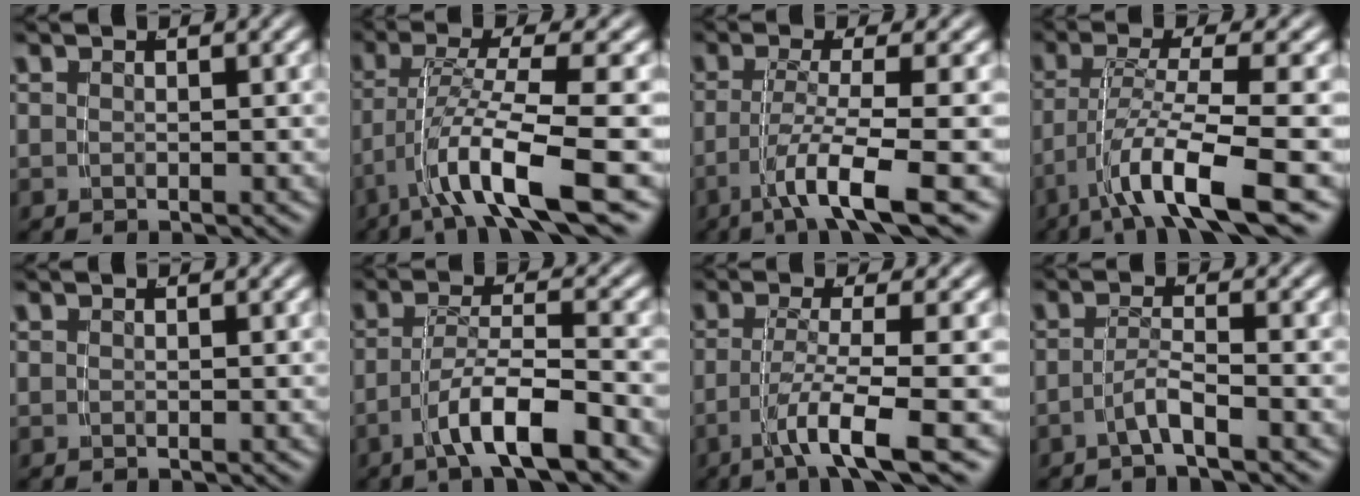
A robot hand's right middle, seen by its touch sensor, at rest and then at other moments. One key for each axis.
{"total": 6.5, "fx": -2.9, "fy": 1.0, "fz": 5.7, "tx": -0.114, "ty": -0.018, "tz": -0.035}
{"total": 6.1, "fx": -3.5, "fy": 0.2, "fz": 4.9, "tx": -0.088, "ty": -0.016, "tz": -0.048}
{"total": 6.4, "fx": -3.4, "fy": 0.8, "fz": 5.3, "tx": -0.107, "ty": -0.021, "tz": -0.042}
{"total": 0.0}
{"total": 4.7, "fx": -2.9, "fy": 0.2, "fz": 3.7, "tx": -0.059, "ty": 0.002, "tz": -0.049}
{"total": 5.5, "fx": -3.0, "fy": 0.0, "fz": 4.6, "tx": -0.084, "ty": -0.015, "tz": -0.040}
{"total": 2.5, "fx": -2.0, "fy": -0.6, "fz": 1.4, "tx": -0.026, "ty": 0.000, "tz": -0.034}